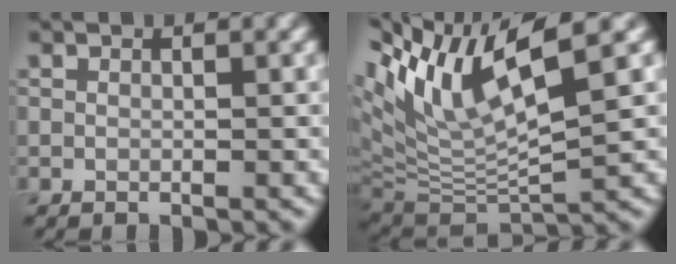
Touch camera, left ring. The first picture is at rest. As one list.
[{"total": 10.9, "force": [4.9, 3.0, 9.2], "torque": [-0.188, 0.006, 0.095]}]